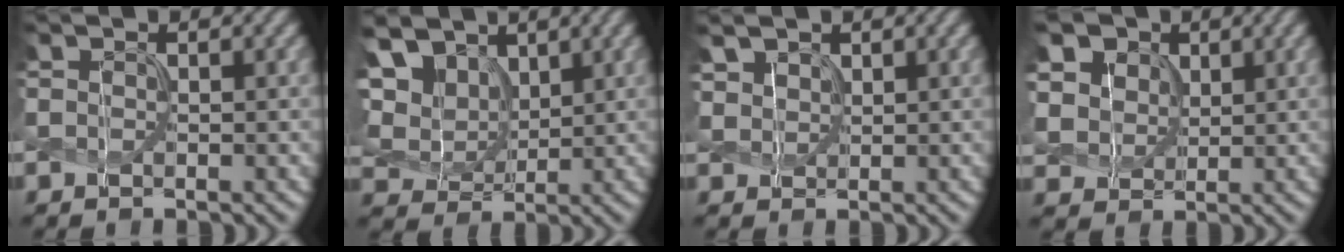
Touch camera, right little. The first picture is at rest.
{"total": 8.3, "force": [4.1, 5.6, 4.5], "torque": [-0.132, 0.017, 0.066]}
{"total": 2.5, "force": [1.8, 1.5, 0.9], "torque": [-0.033, -0.004, 0.049]}
{"total": 8.7, "force": [4.6, 6.4, 3.7], "torque": [-0.117, 0.018, 0.076]}